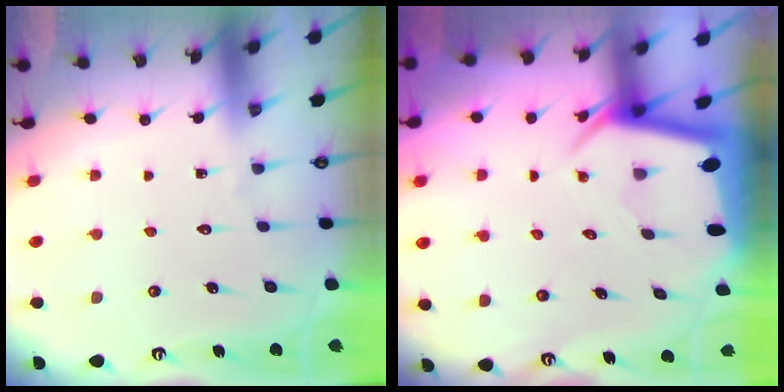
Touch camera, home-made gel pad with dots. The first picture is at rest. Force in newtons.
{"total": 4.0, "press": 4.0, "slide": 0.3}